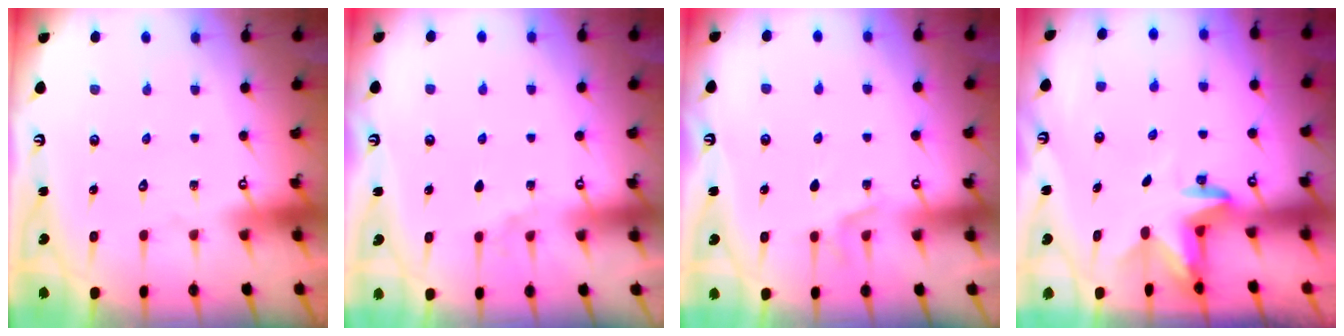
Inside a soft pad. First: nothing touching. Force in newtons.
{"total": 2.5, "press": 2.0, "slide": 1.6}
{"total": 4.1, "press": 3.8, "slide": 1.5}
{"total": 2.9, "press": 2.8, "slide": 0.7}